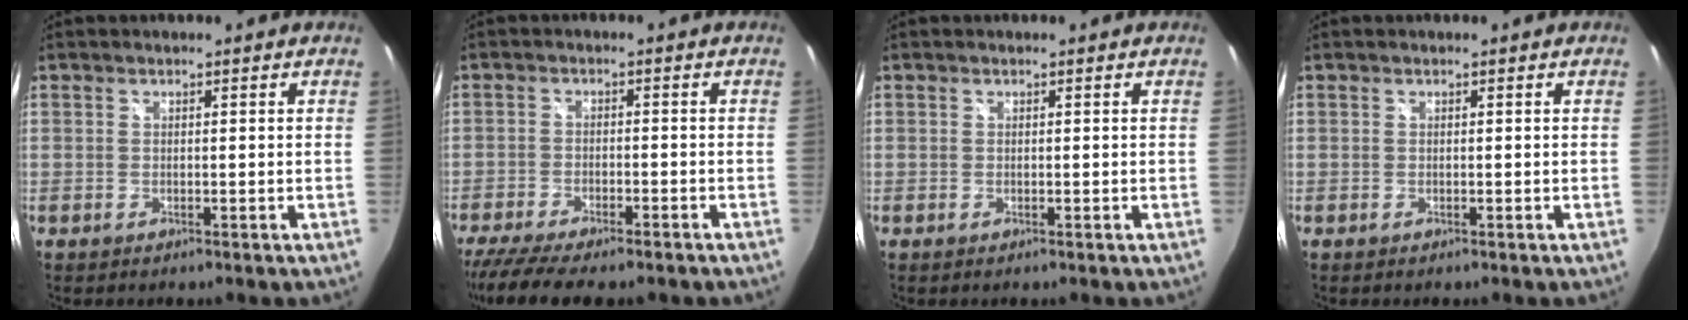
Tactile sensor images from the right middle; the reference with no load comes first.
{"total": 12.2, "force": [-10.1, 2.5, 6.4], "torque": [-0.142, -0.039, -0.161]}
{"total": 0.0}
{"total": 0.0}